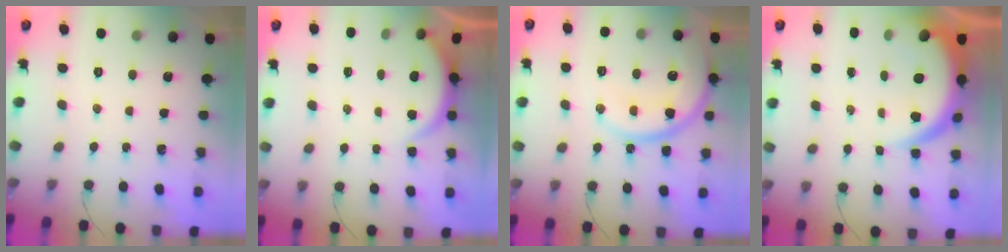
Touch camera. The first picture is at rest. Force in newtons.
{"total": 2.9, "press": 2.8, "slide": 0.6}
{"total": 16.2, "press": 16.2, "slide": 1.3}
{"total": 8.8, "press": 8.7, "slide": 0.8}